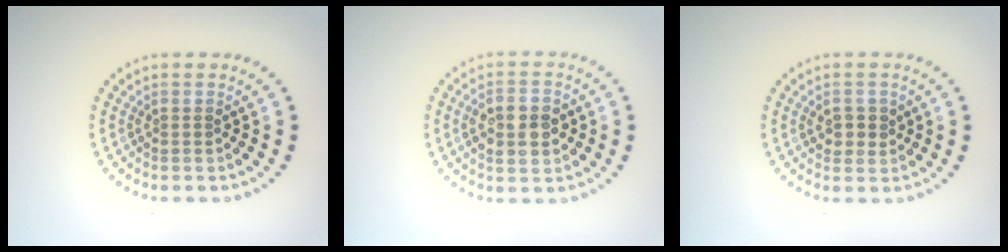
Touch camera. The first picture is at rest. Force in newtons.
{"total": 4.2, "press": 4.2, "slide": 0.4}
{"total": 2.0, "press": 2.0, "slide": 0.4}